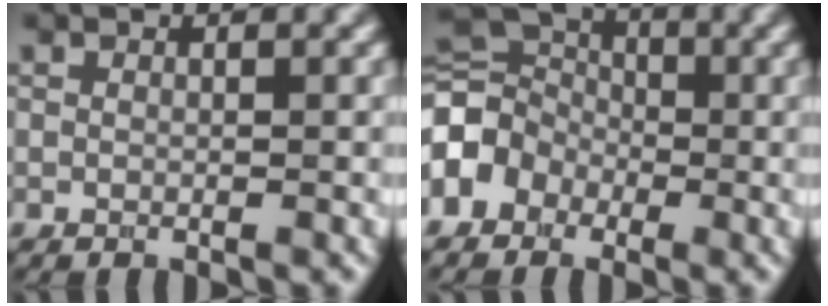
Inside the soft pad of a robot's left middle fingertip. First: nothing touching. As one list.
[{"total": 6.1, "force": [-1.9, 4.9, 3.2], "torque": [-0.049, 0.015, -0.050]}]